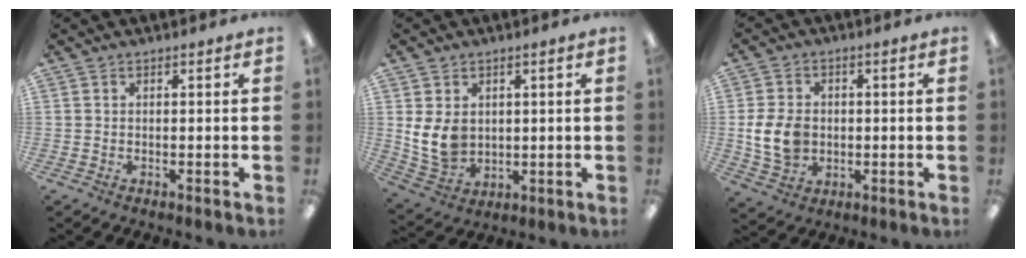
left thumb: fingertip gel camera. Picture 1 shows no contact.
{"total": 8.6, "force": [1.5, 6.6, 5.3], "torque": [-0.121, -0.006, 0.029]}
{"total": 9.6, "force": [-0.5, 7.3, 6.2], "torque": [-0.134, 0.009, -0.007]}